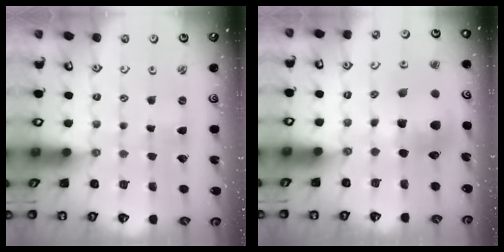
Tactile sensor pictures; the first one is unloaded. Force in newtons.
{"total": 11.0, "press": 10.9, "slide": 1.2}